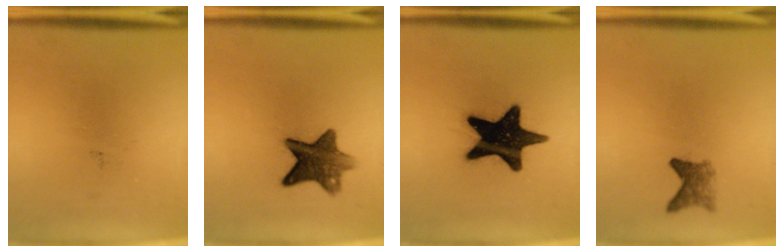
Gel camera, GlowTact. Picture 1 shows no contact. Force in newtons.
{"total": 9.1}
{"total": 19.1}
{"total": 2.7}